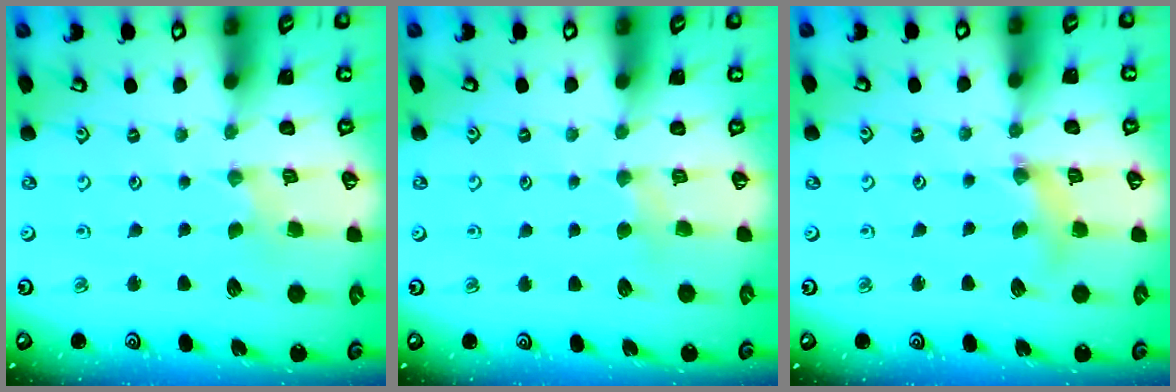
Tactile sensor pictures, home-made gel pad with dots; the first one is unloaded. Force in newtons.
{"total": 2.5, "press": 2.5, "slide": 0.4}
{"total": 4.7, "press": 4.7, "slide": 0.3}